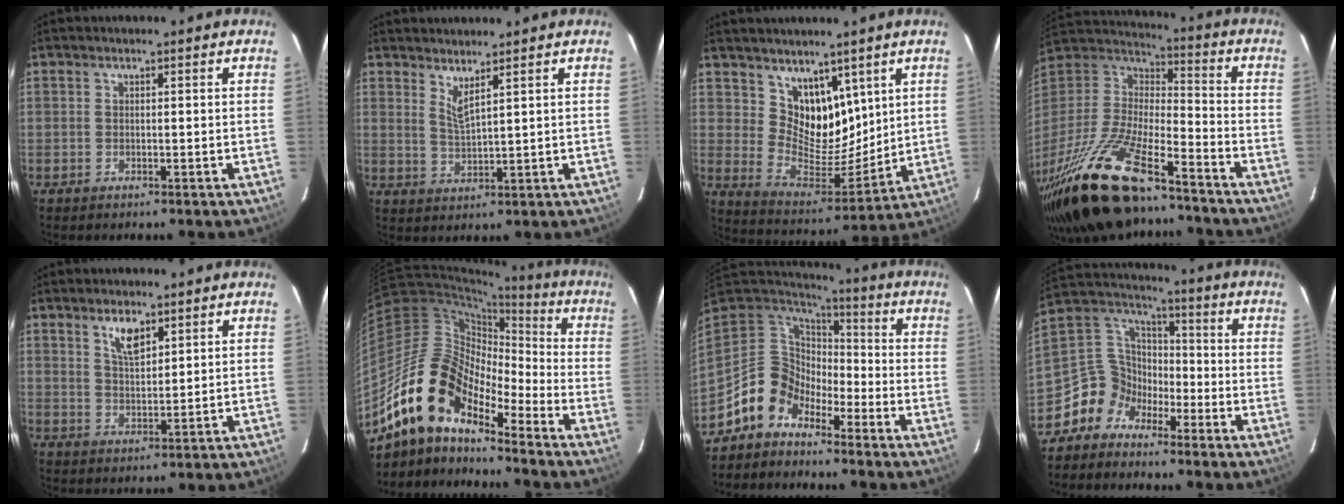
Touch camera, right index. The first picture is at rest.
{"total": 3.5, "force": [2.7, -0.1, 2.2], "torque": [-0.042, -0.010, 0.047]}
{"total": 11.6, "force": [7.1, 7.5, 5.3], "torque": [-0.084, -0.013, 0.142]}
{"total": 28.3, "force": [-19.8, 9.3, 18.0], "torque": [-0.371, -0.040, -0.343]}
{"total": 5.1, "force": [3.1, 2.0, 3.5], "torque": [-0.062, 0.001, 0.059]}
{"total": 17.6, "force": [-13.0, 6.7, 9.9], "torque": [-0.169, -0.005, -0.260]}
{"total": 9.9, "force": [-7.1, 6.5, 2.2], "torque": [-0.055, 0.034, -0.143]}
{"total": 8.9, "force": [-6.3, 6.2, 1.1], "torque": [-0.042, 0.046, -0.141]}